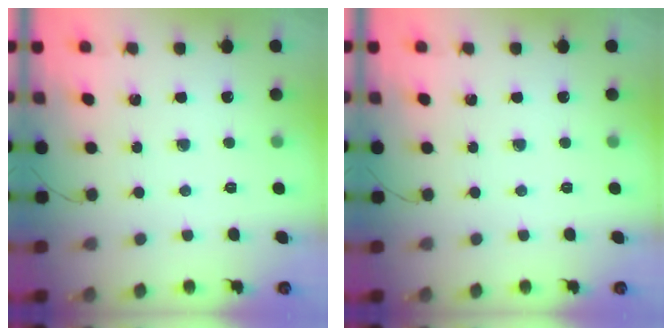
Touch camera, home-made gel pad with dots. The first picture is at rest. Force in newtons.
{"total": 0.0}